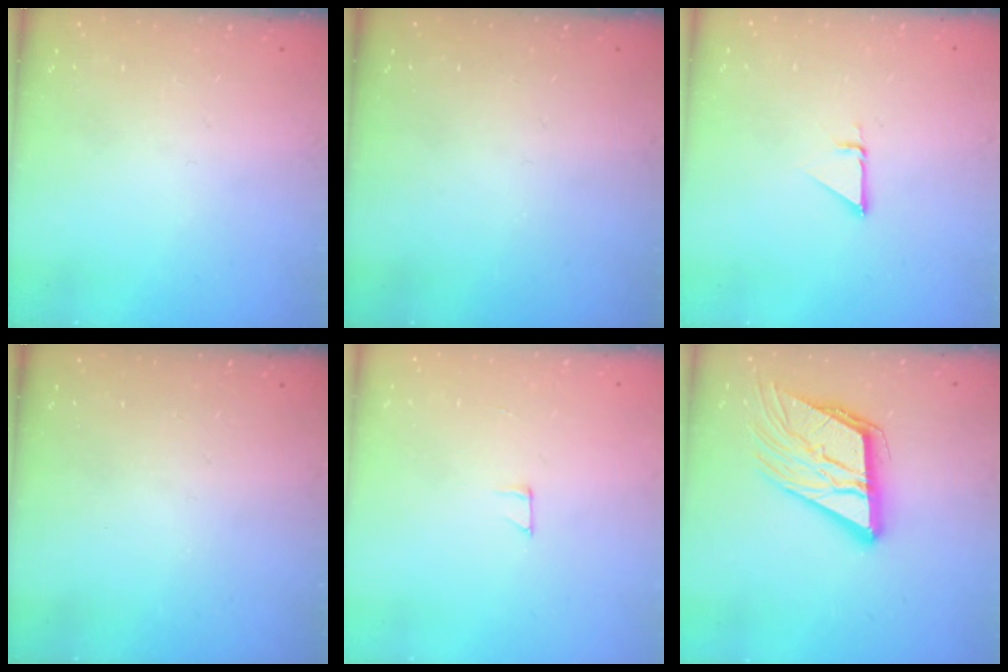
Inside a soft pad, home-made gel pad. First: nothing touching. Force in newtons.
{"total": 0.0}
{"total": 2.3, "press": 2.3, "slide": 0.1}
{"total": 0.0}
{"total": 4.3, "press": 4.3, "slide": 0.4}
{"total": 16.2, "press": 15.9, "slide": 2.9}